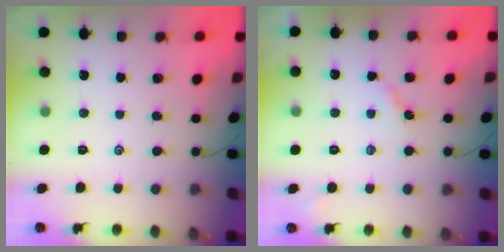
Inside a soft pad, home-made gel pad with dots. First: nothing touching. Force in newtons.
{"total": 2.9, "press": 2.9, "slide": 0.4}